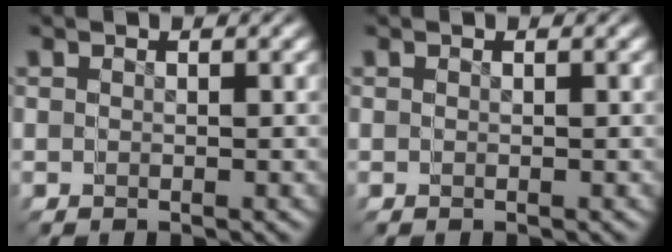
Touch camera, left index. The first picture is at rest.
{"total": 0.0}